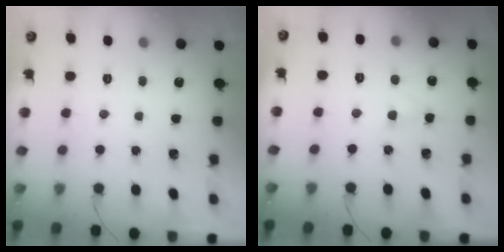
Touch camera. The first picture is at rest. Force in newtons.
{"total": 2.1, "press": 1.9, "slide": 0.9}